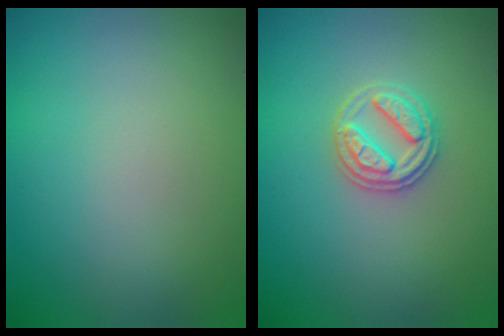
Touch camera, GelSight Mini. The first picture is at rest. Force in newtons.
{"total": 2.7, "press": 2.7, "slide": 0.5}